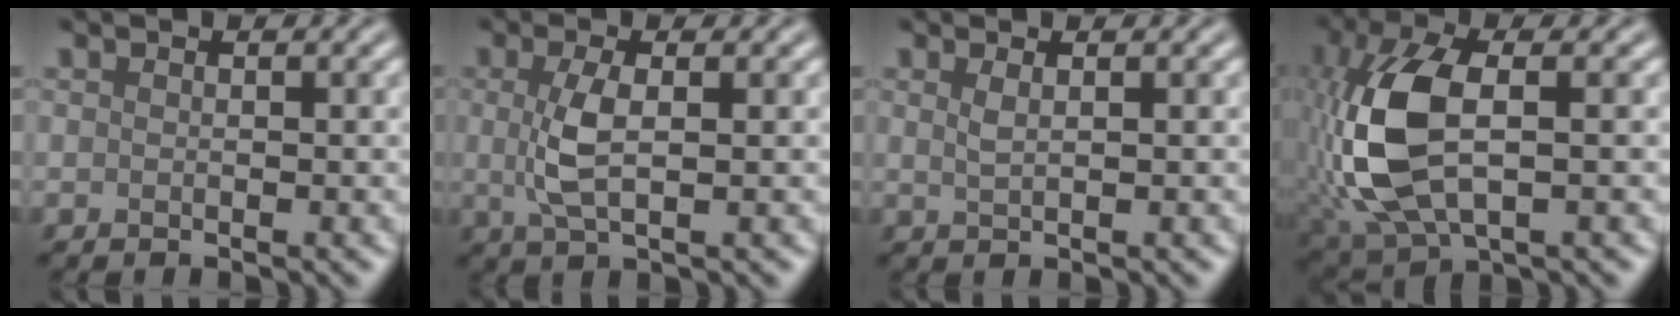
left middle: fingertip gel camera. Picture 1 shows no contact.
{"total": 3.3, "force": [0.2, 1.1, 3.1], "torque": [-0.073, -0.001, 0.003]}
{"total": 1.3, "force": [0.6, 0.5, 1.0], "torque": [-0.017, 0.002, 0.010]}
{"total": 9.8, "force": [-0.7, 5.1, 8.3], "torque": [-0.199, 0.002, -0.013]}